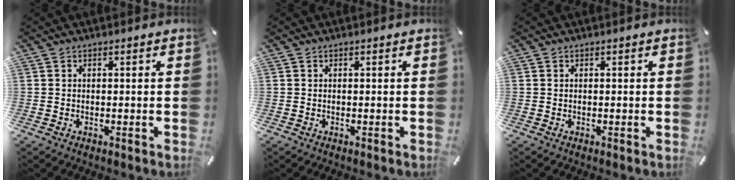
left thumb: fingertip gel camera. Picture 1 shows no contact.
{"total": 0.0}
{"total": 0.0}